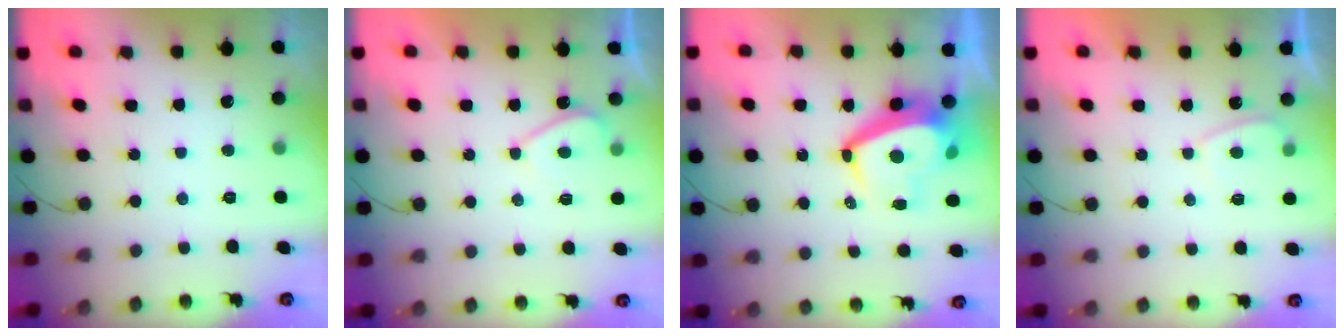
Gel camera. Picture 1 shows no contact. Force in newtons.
{"total": 3.3, "press": 3.2, "slide": 0.5}
{"total": 11.5, "press": 11.4, "slide": 1.6}
{"total": 2.0, "press": 2.0, "slide": 0.6}